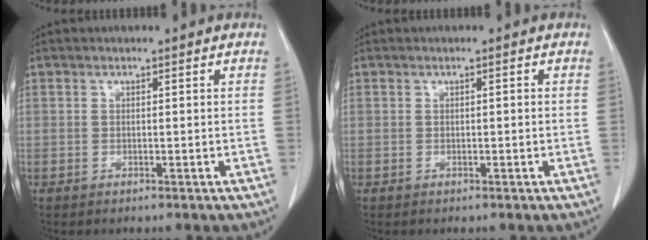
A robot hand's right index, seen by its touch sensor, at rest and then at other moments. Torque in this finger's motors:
{"motor_torque": [0.09, -0.05, 0.05, 0.02]}